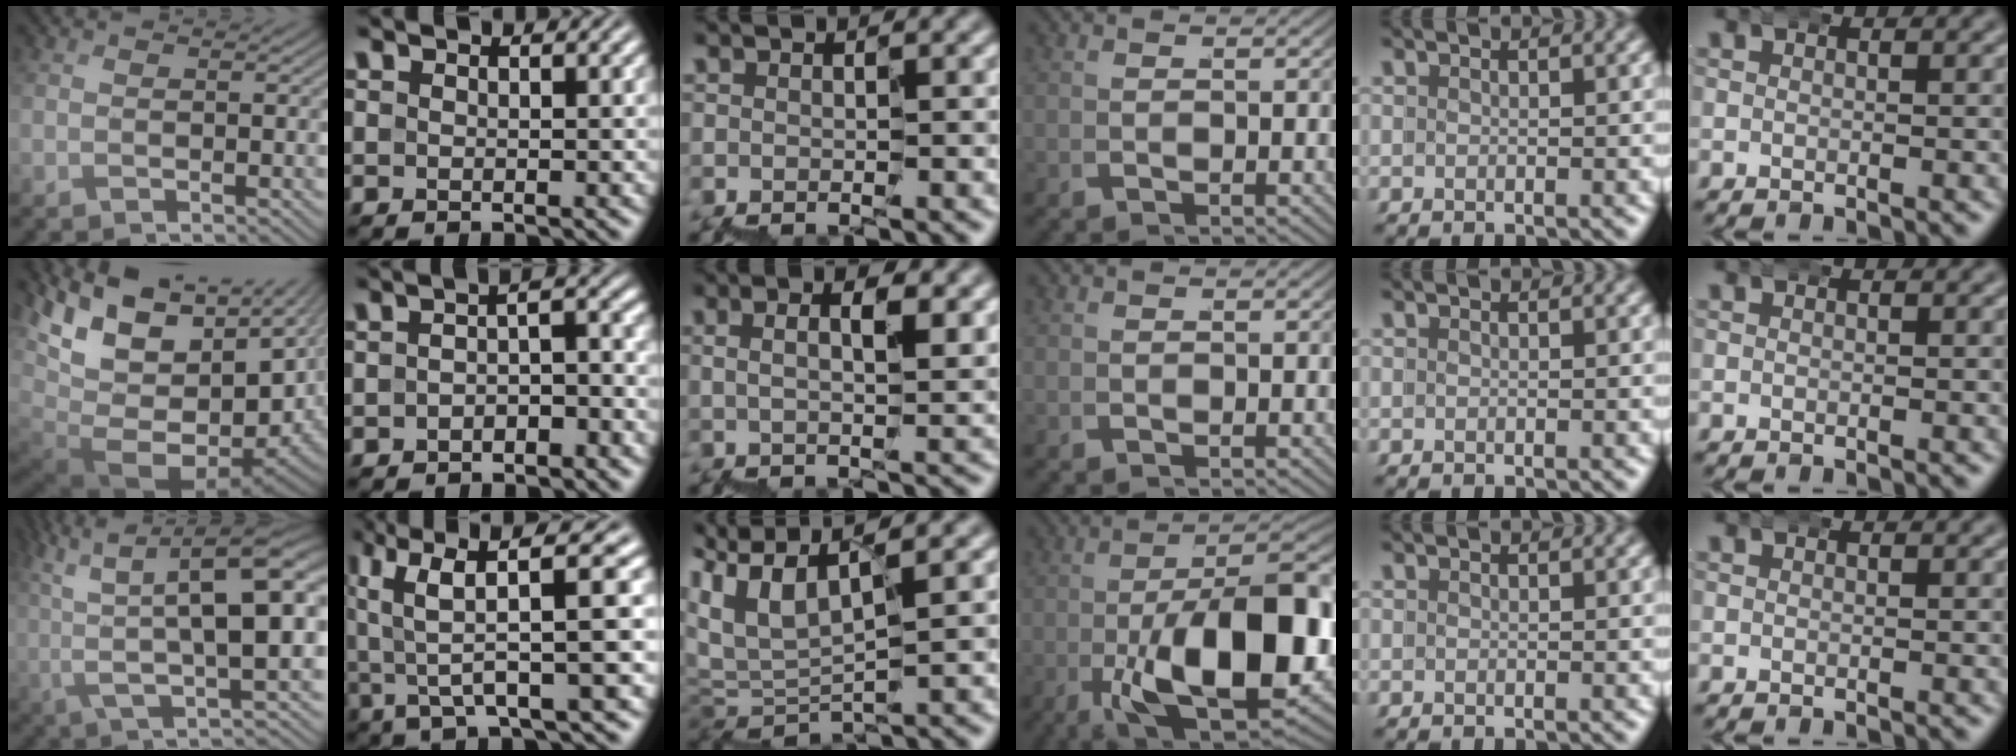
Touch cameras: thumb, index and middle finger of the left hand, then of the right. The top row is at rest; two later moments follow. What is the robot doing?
{"motion": "wrap", "object": "bubble wrap"}